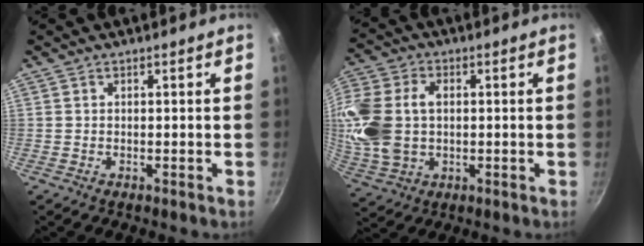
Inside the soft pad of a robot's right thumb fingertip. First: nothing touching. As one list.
[{"total": 16.5, "force": [1.3, 11.7, 11.5], "torque": [-0.250, 0.016, 0.028]}]